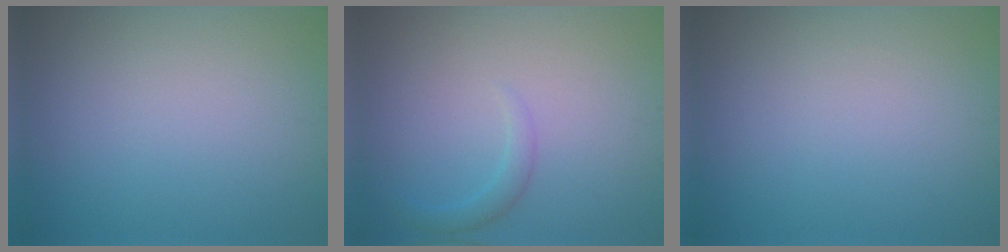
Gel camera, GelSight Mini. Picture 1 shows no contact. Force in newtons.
{"total": 1.4, "press": 1.4, "slide": 0.1}
{"total": 0.0}